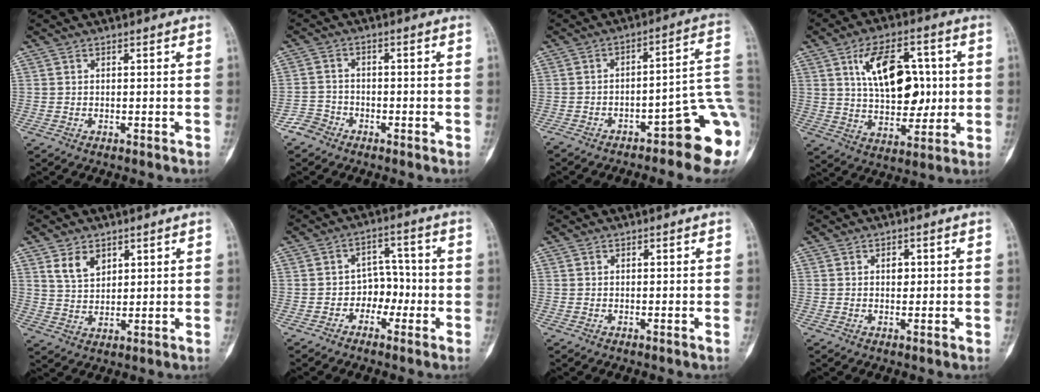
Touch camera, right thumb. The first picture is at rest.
{"total": 3.2, "force": [-2.4, 2.2, 0.0], "torque": [0.008, 0.012, -0.052]}
{"total": 15.9, "force": [-7.5, 4.0, 13.5], "torque": [-0.122, 0.066, -0.101]}
{"total": 15.6, "force": [3.3, 9.1, 12.2], "torque": [-0.161, -0.003, 0.060]}
{"total": 4.6, "force": [3.1, 3.3, 1.0], "torque": [-0.007, -0.015, 0.063]}
{"total": 5.2, "force": [-2.0, 4.1, 2.5], "torque": [0.004, 0.028, -0.044]}
{"total": 1.5, "force": [0.2, 0.0, -1.5], "torque": [0.023, 0.003, 0.001]}
{"total": 1.6, "force": [0.3, 1.2, 1.0], "torque": [-0.006, 0.004, 0.005]}